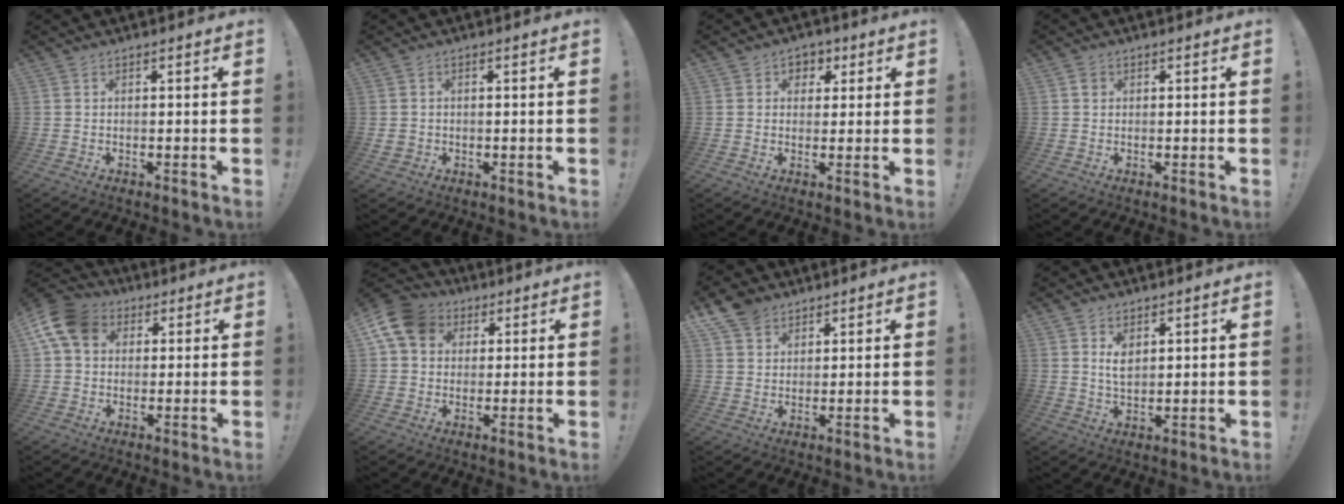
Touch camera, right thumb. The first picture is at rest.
{"total": 1.5, "force": [0.0, 1.4, 0.5], "torque": [-0.012, 0.003, 0.000]}
{"total": 4.3, "force": [0.9, 4.1, 1.1], "torque": [-0.002, -0.002, 0.015]}
{"total": 1.2, "force": [0.5, 1.1, 0.3], "torque": [0.007, -0.003, 0.005]}
{"total": 11.6, "force": [3.6, 8.9, 6.5], "torque": [-0.124, -0.004, 0.074]}
{"total": 12.2, "force": [4.3, 9.6, 6.0], "torque": [-0.105, -0.013, 0.089]}
{"total": 7.1, "force": [5.1, 4.6, 1.7], "torque": [-0.033, -0.028, 0.101]}
{"total": 5.0, "force": [2.4, 3.3, 3.0], "torque": [-0.044, -0.010, 0.042]}